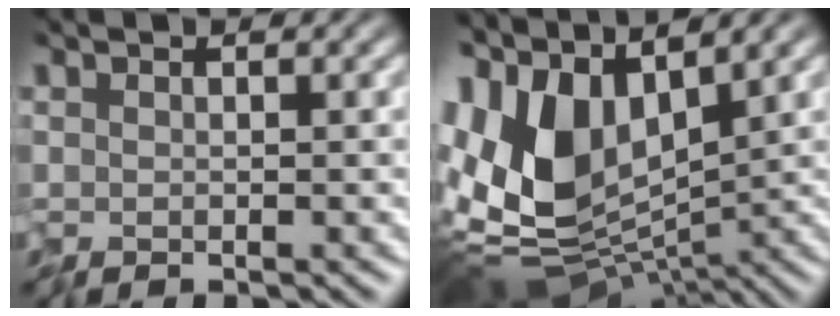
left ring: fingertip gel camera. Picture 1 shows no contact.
{"total": 12.4, "force": [1.9, 7.5, 9.7], "torque": [-0.200, -0.005, 0.034]}